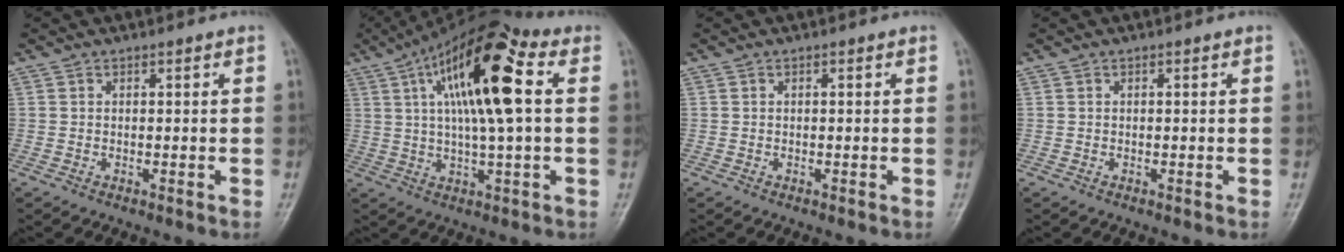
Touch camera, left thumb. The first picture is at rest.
{"total": 17.4, "force": [4.0, 4.8, 16.2], "torque": [-0.280, 0.019, 0.056]}
{"total": 0.0}
{"total": 0.0}